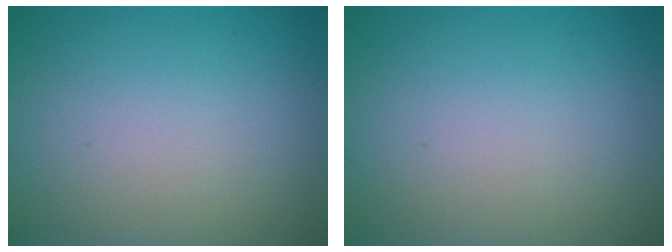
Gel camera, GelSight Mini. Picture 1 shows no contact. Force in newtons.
{"total": 0.0}